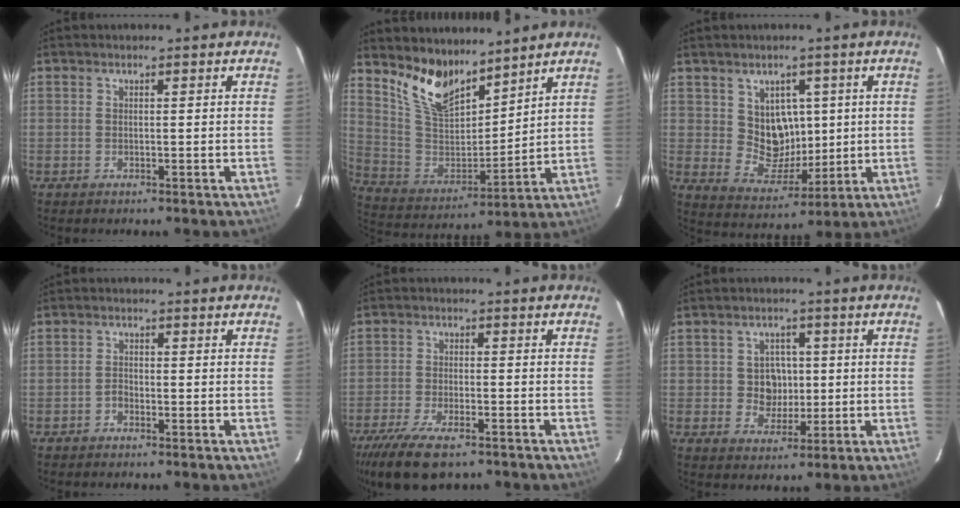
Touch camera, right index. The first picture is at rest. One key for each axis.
{"total": 12.8, "fx": 10.0, "fy": 5.1, "fz": 6.1, "tx": -0.128, "ty": -0.005, "tz": 0.204}
{"total": 8.4, "fx": 2.2, "fy": 7.4, "fz": 3.3, "tx": -0.058, "ty": 0.003, "tz": 0.055}
{"total": 1.3, "fx": -1.1, "fy": 0.7, "fz": 0.4, "tx": -0.007, "ty": 0.003, "tz": -0.021}
{"total": 12.4, "fx": -9.0, "fy": 4.3, "fz": 7.4, "tx": -0.174, "ty": -0.036, "tz": -0.161}
{"total": 5.4, "fx": 0.0, "fy": 5.0, "fz": 2.2, "tx": -0.042, "ty": 0.012, "tz": 0.007}